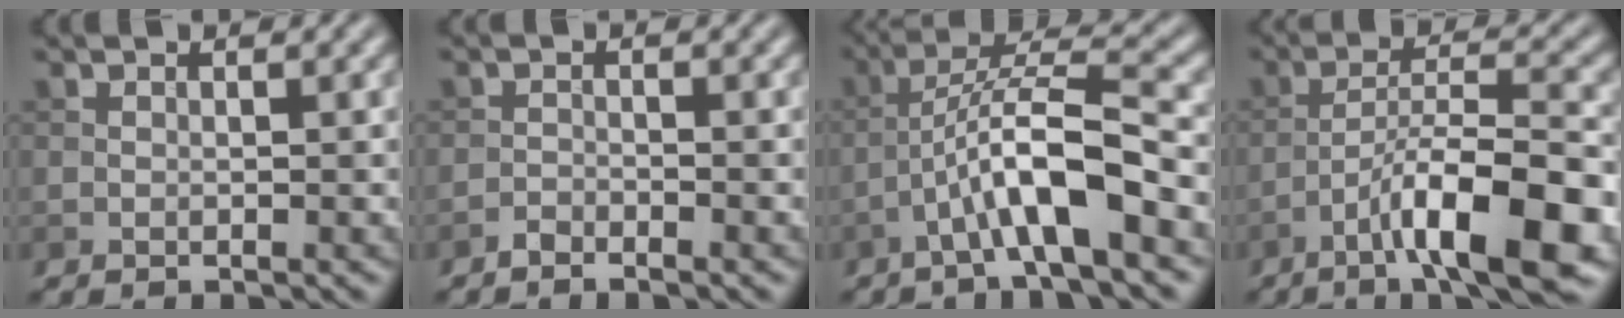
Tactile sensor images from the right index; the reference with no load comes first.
{"total": 1.1, "force": [-1.0, 0.2, 0.4], "torque": [-0.005, 0.003, -0.023]}
{"total": 7.0, "force": [-3.0, 1.3, 6.2], "torque": [-0.111, 0.024, -0.055]}
{"total": 10.0, "force": [-5.2, 2.2, 8.3], "torque": [-0.132, 0.016, -0.084]}